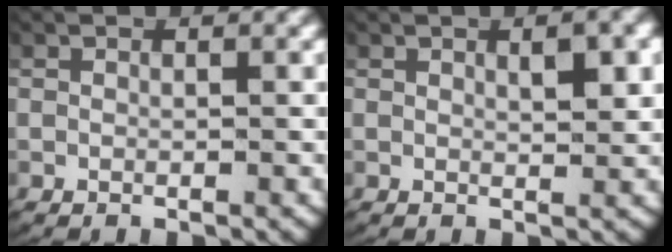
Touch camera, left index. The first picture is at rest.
{"total": 2.0, "force": [0.8, 0.5, 1.7], "torque": [-0.023, -0.003, 0.015]}